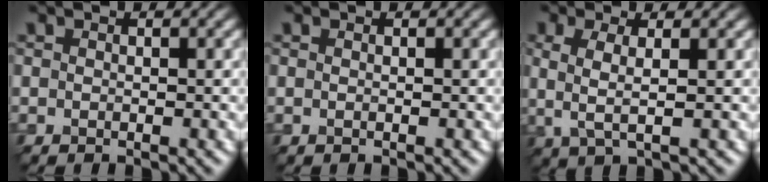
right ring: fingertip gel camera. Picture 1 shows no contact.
{"total": 0.0}
{"total": 2.7, "force": [0.3, 0.8, 2.5], "torque": [-0.058, -0.004, 0.007]}